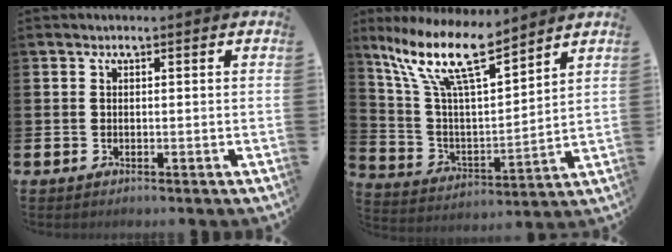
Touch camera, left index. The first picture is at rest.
{"total": 11.8, "force": [9.2, 2.8, 6.9], "torque": [-0.168, -0.040, 0.159]}